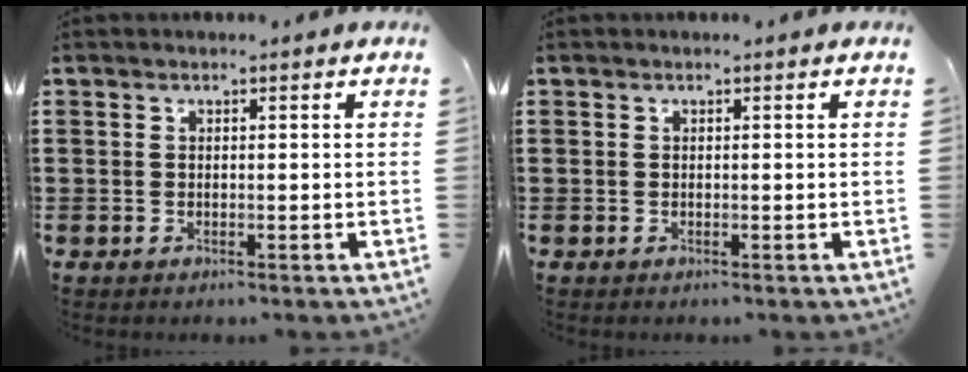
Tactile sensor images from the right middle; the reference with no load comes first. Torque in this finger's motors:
{"motor_torque": [0.00, 0.00, 0.01, -0.01]}